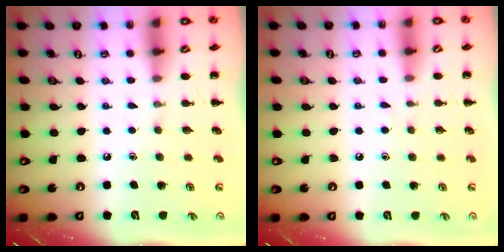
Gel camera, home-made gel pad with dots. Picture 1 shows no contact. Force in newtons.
{"total": 2.9, "press": 2.8, "slide": 1.0}